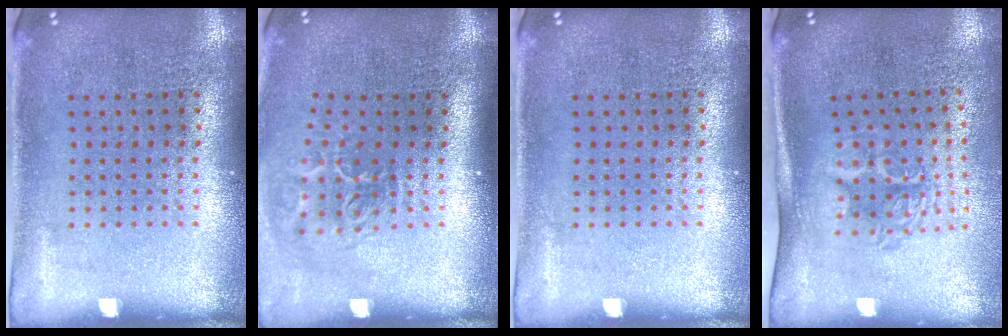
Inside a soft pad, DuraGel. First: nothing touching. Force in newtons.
{"total": 2.0, "press": 1.3, "slide": 1.5}
{"total": 0.0}
{"total": 1.7, "press": 1.3, "slide": 1.1}